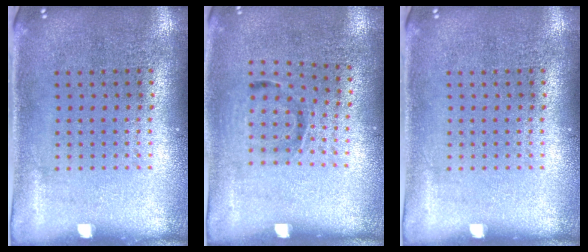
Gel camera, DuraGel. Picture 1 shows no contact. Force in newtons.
{"total": 0.9, "press": 0.7, "slide": 0.6}
{"total": 0.0}